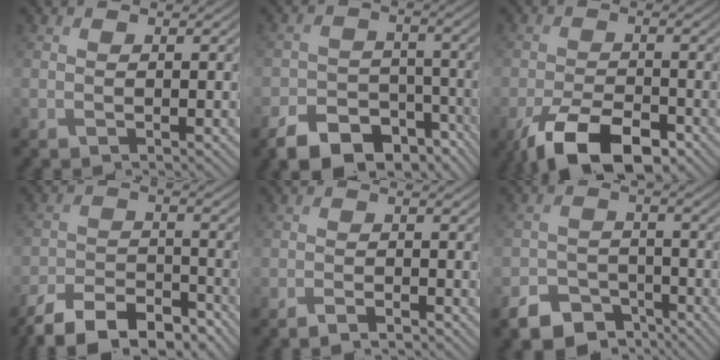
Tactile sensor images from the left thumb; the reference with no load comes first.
{"total": 8.6, "force": [-5.8, 5.5, 3.3], "torque": [-0.048, -0.021, -0.102]}
{"total": 8.9, "force": [-5.6, 4.2, 5.4], "torque": [-0.085, -0.010, -0.101]}
{"total": 9.1, "force": [-7.5, 3.5, 3.7], "torque": [-0.058, -0.005, -0.141]}
{"total": 1.6, "force": [-1.4, 0.7, 0.5], "torque": [-0.002, 0.000, -0.027]}
{"total": 6.5, "force": [-4.5, 4.2, 1.8], "torque": [-0.029, -0.018, -0.080]}